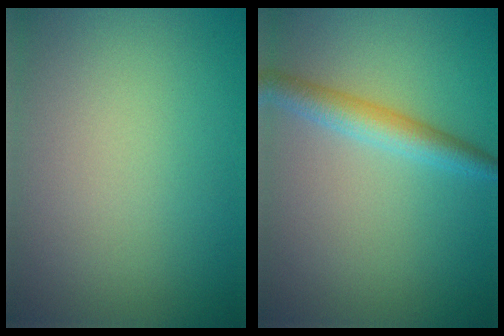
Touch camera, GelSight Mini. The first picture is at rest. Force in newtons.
{"total": 3.1, "press": 3.1, "slide": 0.0}